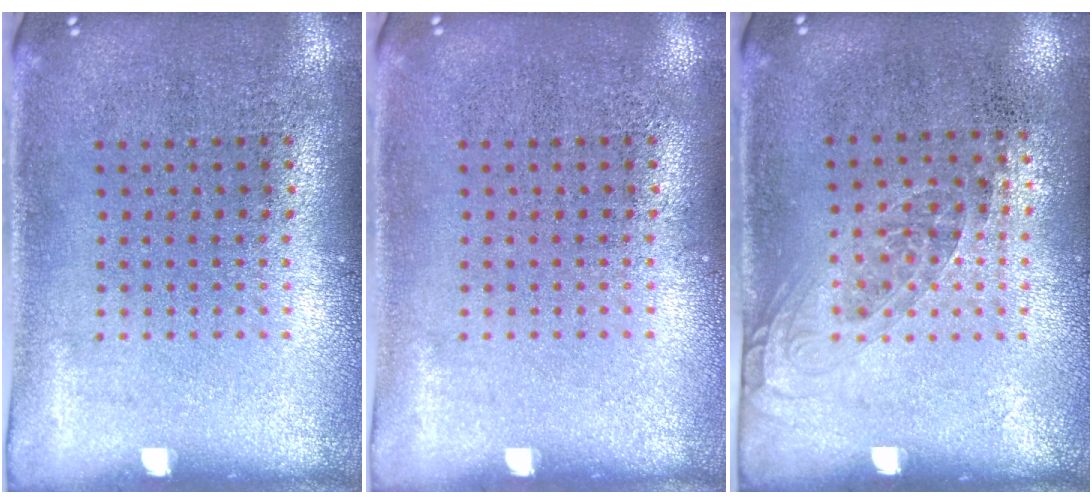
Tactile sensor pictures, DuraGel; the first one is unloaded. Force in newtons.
{"total": 0.0}
{"total": 1.0, "press": 0.9, "slide": 0.6}